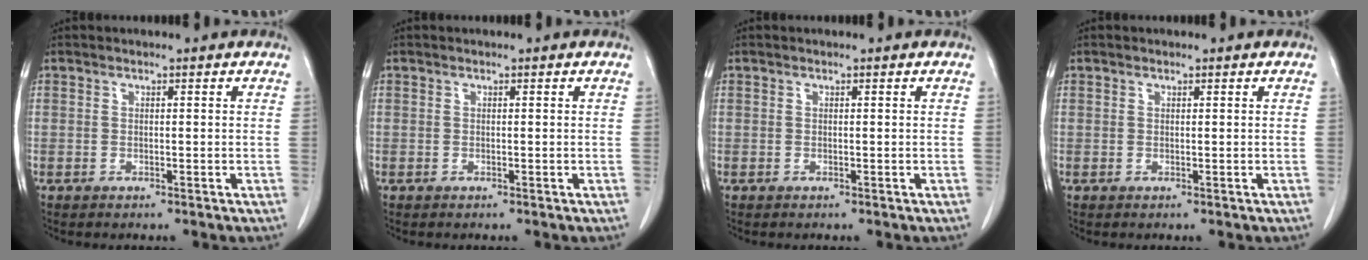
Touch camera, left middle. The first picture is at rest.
{"total": 0.0}
{"total": 0.0}
{"total": 0.0}